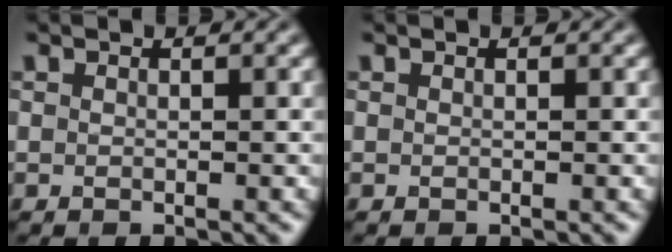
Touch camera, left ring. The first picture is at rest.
{"total": 0.0}